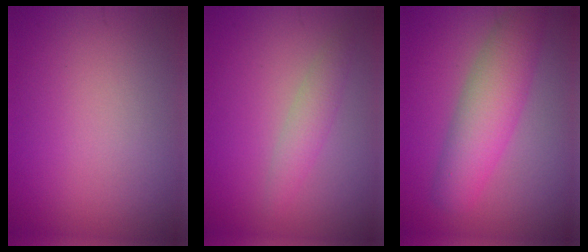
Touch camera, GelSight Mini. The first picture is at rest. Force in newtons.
{"total": 2.1, "press": 2.1, "slide": 0.1}
{"total": 5.8, "press": 5.8, "slide": 0.1}